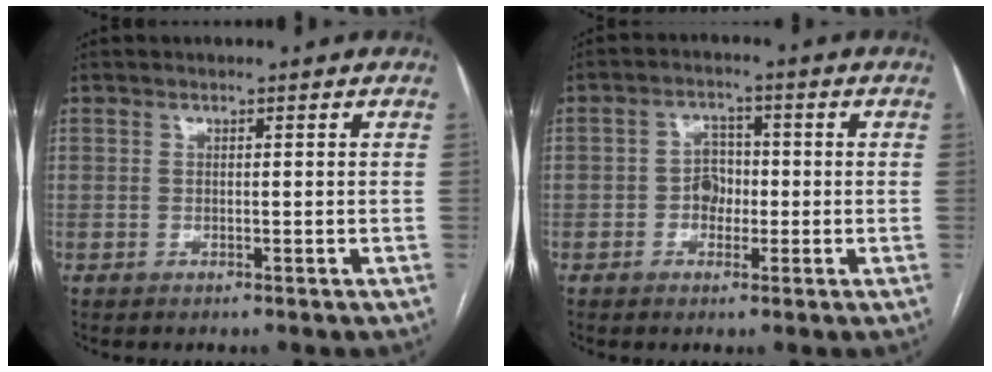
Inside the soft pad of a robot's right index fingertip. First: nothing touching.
{"total": 3.8, "force": [-0.7, 3.0, 2.2], "torque": [-0.033, 0.012, -0.014]}